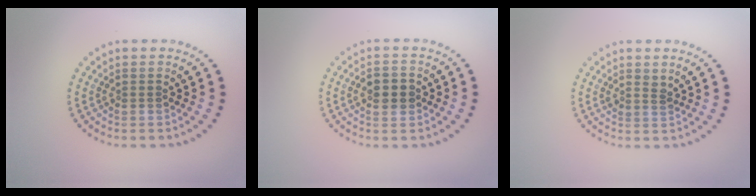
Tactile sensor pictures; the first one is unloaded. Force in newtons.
{"total": 2.6, "press": 2.6, "slide": 0.1}
{"total": 1.3, "press": 0.9, "slide": 0.9}